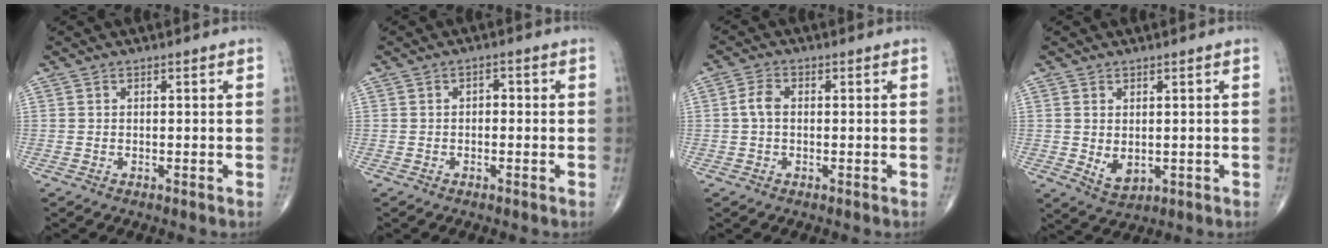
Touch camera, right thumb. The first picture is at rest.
{"total": 1.5, "force": [-0.2, 1.0, 1.1], "torque": [-0.005, 0.007, -0.009]}
{"total": 3.0, "force": [0.0, 1.9, 2.3], "torque": [-0.046, 0.007, -0.005]}
{"total": 3.9, "force": [-0.1, 2.5, 2.9], "torque": [-0.040, -0.008, 0.012]}